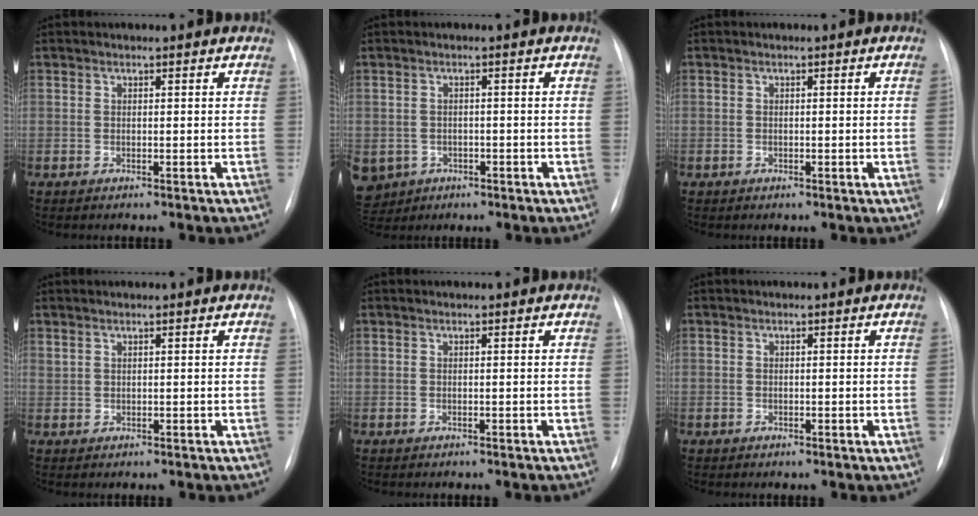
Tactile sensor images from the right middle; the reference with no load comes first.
{"total": 9.8, "force": [-4.0, 8.6, 2.9], "torque": [-0.099, 0.007, -0.048]}
{"total": 1.2, "force": [-0.2, 0.0, 1.2], "torque": [-0.031, 0.005, 0.001]}
{"total": 0.7, "force": [0.6, 0.2, 0.1], "torque": [-0.004, 0.002, 0.014]}
{"total": 0.0}
{"total": 0.8, "force": [-0.2, 0.3, 0.7], "torque": [-0.022, 0.005, 0.001]}